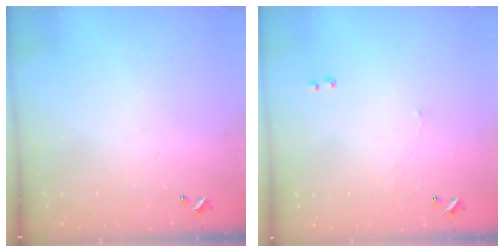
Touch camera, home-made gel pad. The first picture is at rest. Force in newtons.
{"total": 1.2, "press": 1.0, "slide": 0.6}